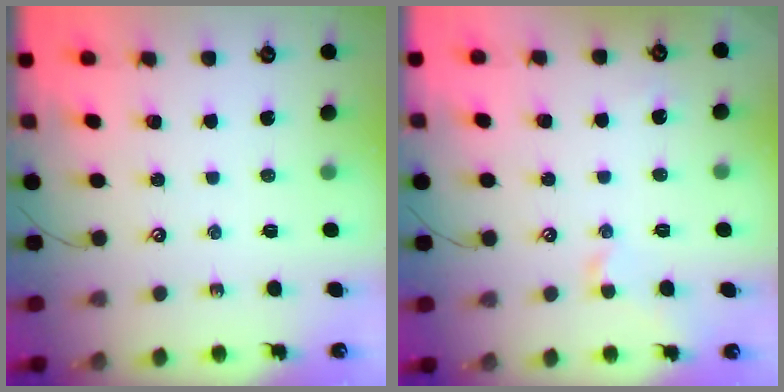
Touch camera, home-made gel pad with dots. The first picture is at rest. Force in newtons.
{"total": 1.0, "press": 0.9, "slide": 0.3}